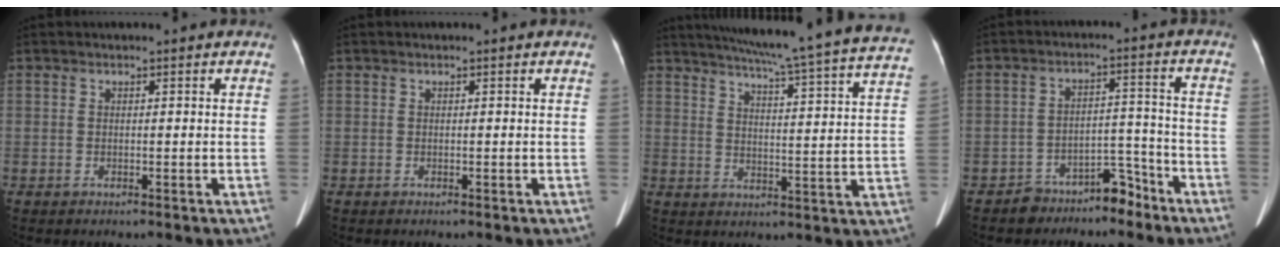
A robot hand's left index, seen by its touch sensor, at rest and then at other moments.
{"total": 0.0}
{"total": 27.0, "force": [23.8, -0.4, 12.7], "torque": [-0.197, -0.057, 0.288]}
{"total": 5.9, "force": [-5.3, 2.6, 0.9], "torque": [0.000, 0.019, -0.080]}